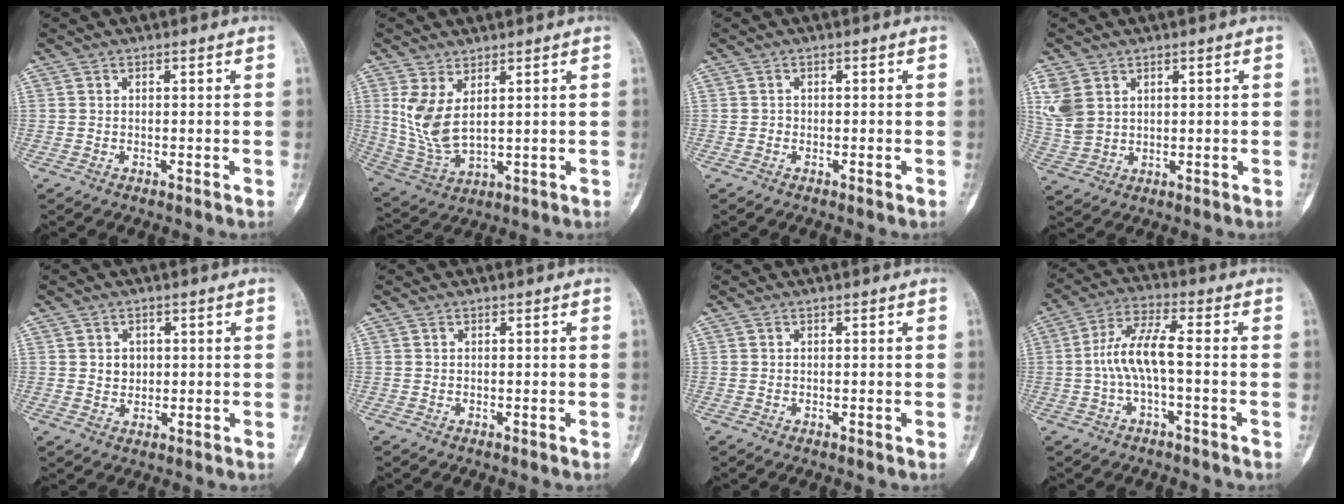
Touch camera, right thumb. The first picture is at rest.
{"total": 9.2, "force": [2.7, 4.6, 7.4], "torque": [-0.159, -0.019, 0.073]}
{"total": 0.5, "force": [-0.3, 0.4, 0.2], "torque": [0.003, 0.002, -0.008]}
{"total": 7.1, "force": [2.7, 5.3, 4.0], "torque": [-0.085, -0.004, 0.070]}
{"total": 3.0, "force": [0.6, 2.5, 1.4], "torque": [-0.004, -0.002, 0.012]}
{"total": 0.0}
{"total": 0.0}
{"total": 8.3, "force": [-1.1, 2.4, 7.8], "torque": [-0.169, 0.034, -0.026]}